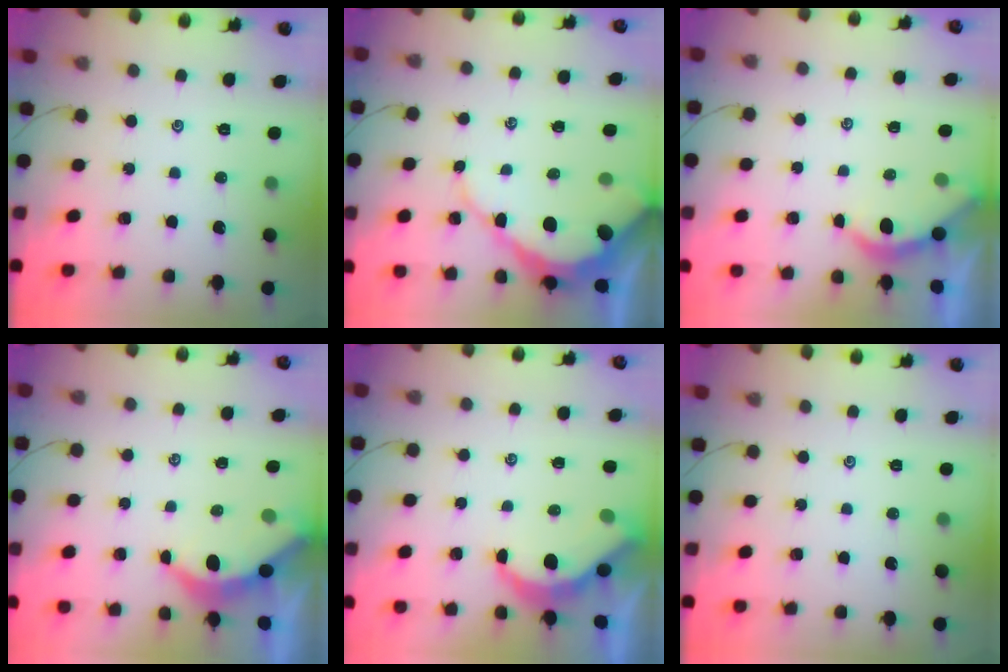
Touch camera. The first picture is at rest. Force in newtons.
{"total": 10.3, "press": 10.2, "slide": 1.3}
{"total": 2.3, "press": 2.3, "slide": 0.5}
{"total": 3.8, "press": 3.8, "slide": 0.4}
{"total": 4.9, "press": 4.8, "slide": 0.6}
{"total": 0.0}